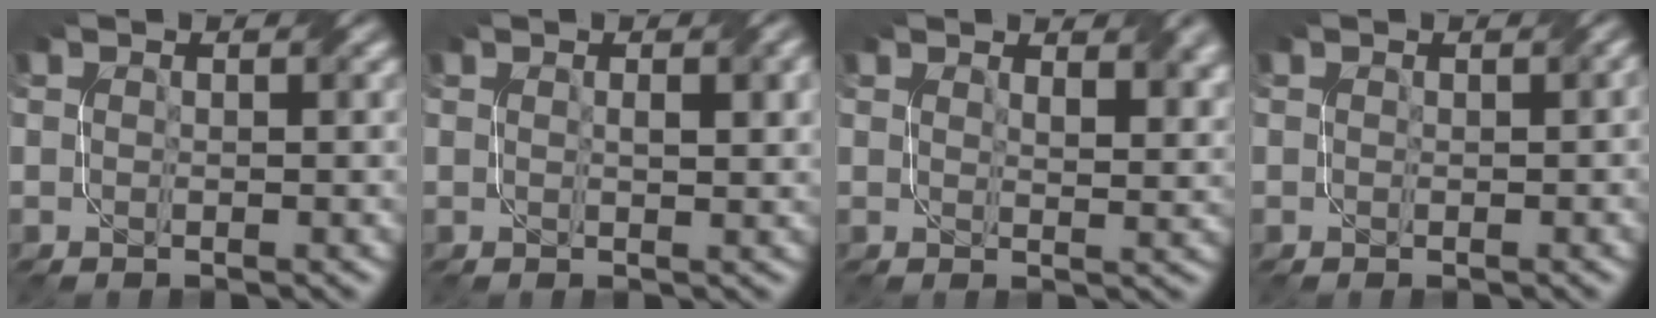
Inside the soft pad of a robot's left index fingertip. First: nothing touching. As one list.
[{"total": 2.2, "force": [0.6, 0.6, 2.1], "torque": [-0.026, 0.002, 0.012]}, {"total": 4.1, "force": [2.7, 1.6, 2.6], "torque": [-0.037, 0.001, 0.048]}, {"total": 0.7, "force": [-0.6, 0.3, 0.2], "torque": [0.000, 0.001, -0.010]}]